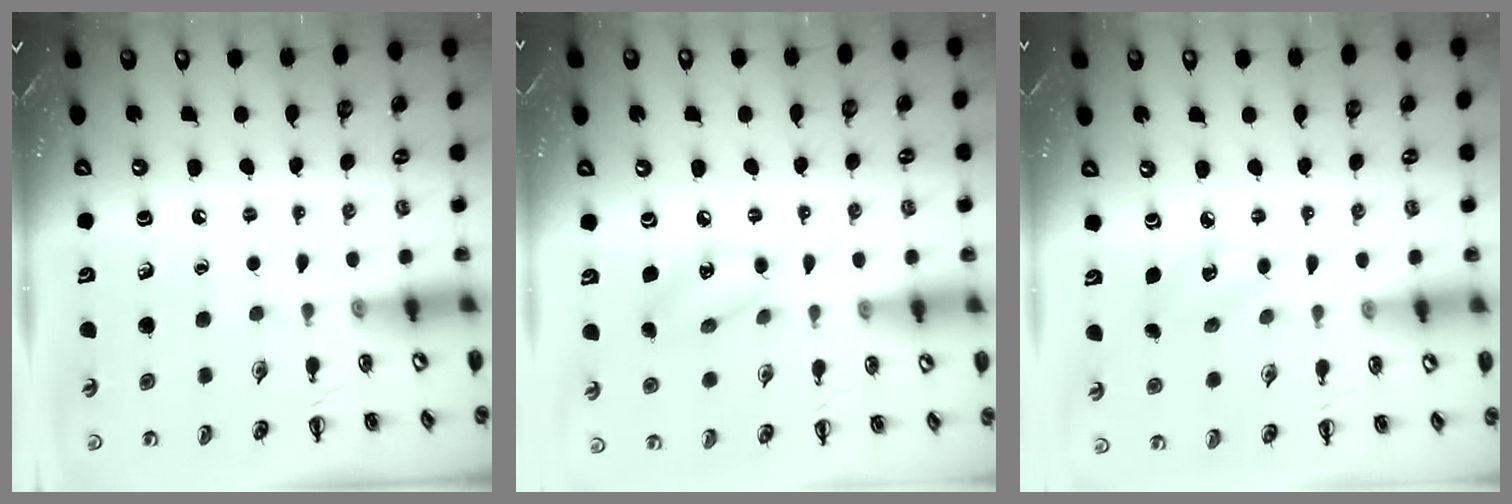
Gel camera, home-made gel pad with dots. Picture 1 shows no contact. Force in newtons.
{"total": 8.6, "press": 8.5, "slide": 0.8}
{"total": 3.5, "press": 3.4, "slide": 0.8}